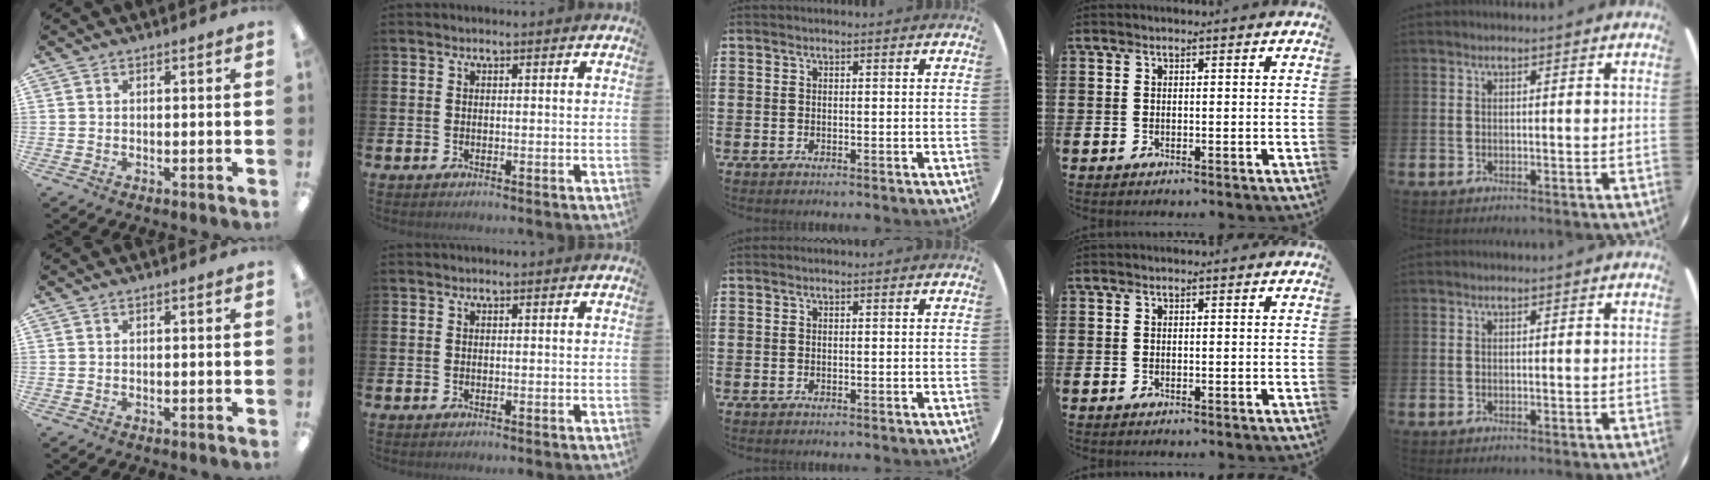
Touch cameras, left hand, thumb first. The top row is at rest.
{}